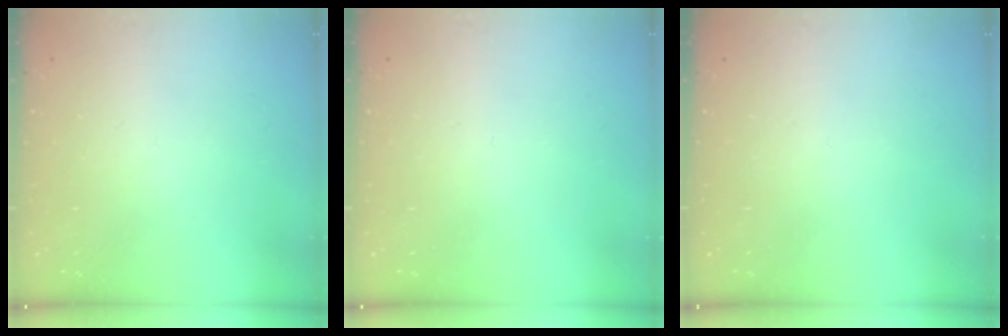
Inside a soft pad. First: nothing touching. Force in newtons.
{"total": 0.0}
{"total": 0.0}